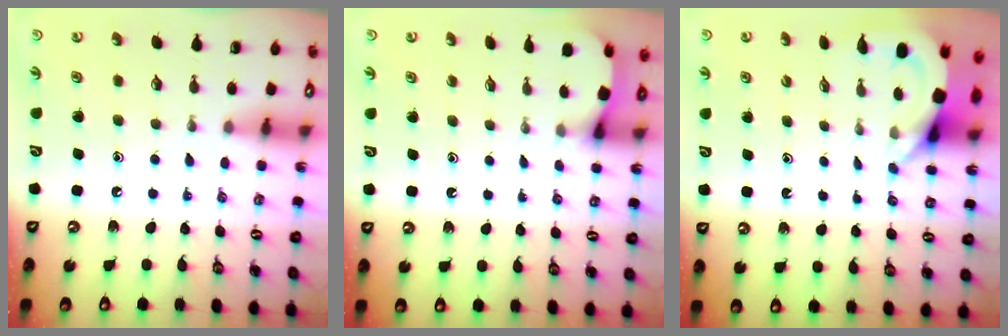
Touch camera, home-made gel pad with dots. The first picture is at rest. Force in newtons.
{"total": 2.6, "press": 2.6, "slide": 0.4}
{"total": 3.6, "press": 3.6, "slide": 0.2}